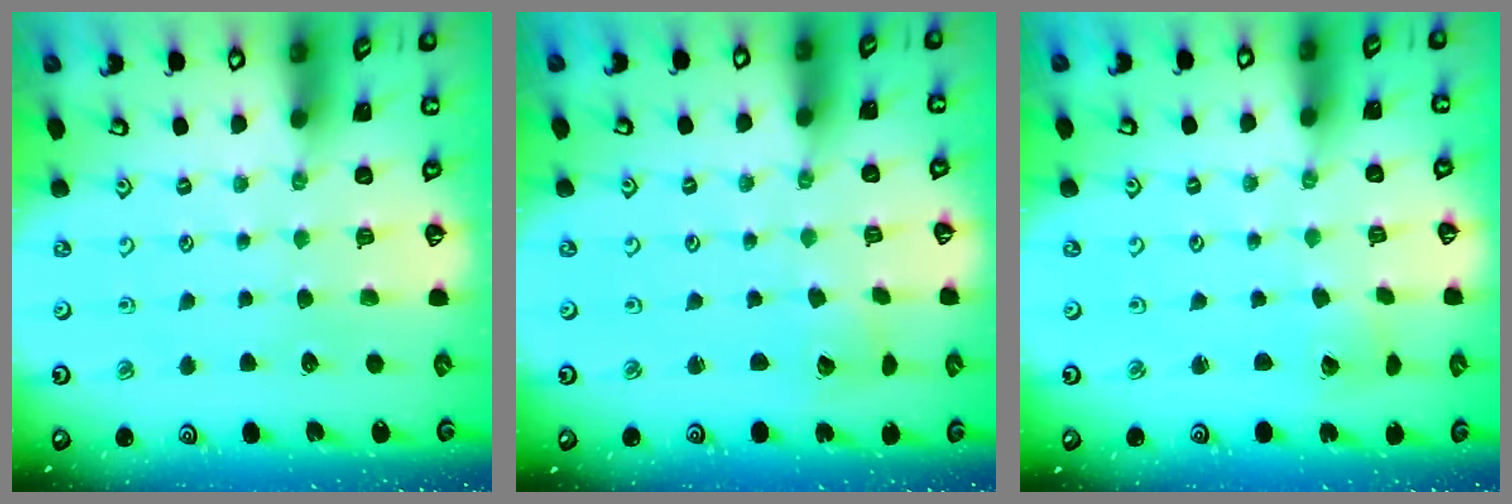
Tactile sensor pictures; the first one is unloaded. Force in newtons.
{"total": 2.9, "press": 2.9, "slide": 0.1}
{"total": 2.9, "press": 2.9, "slide": 0.1}